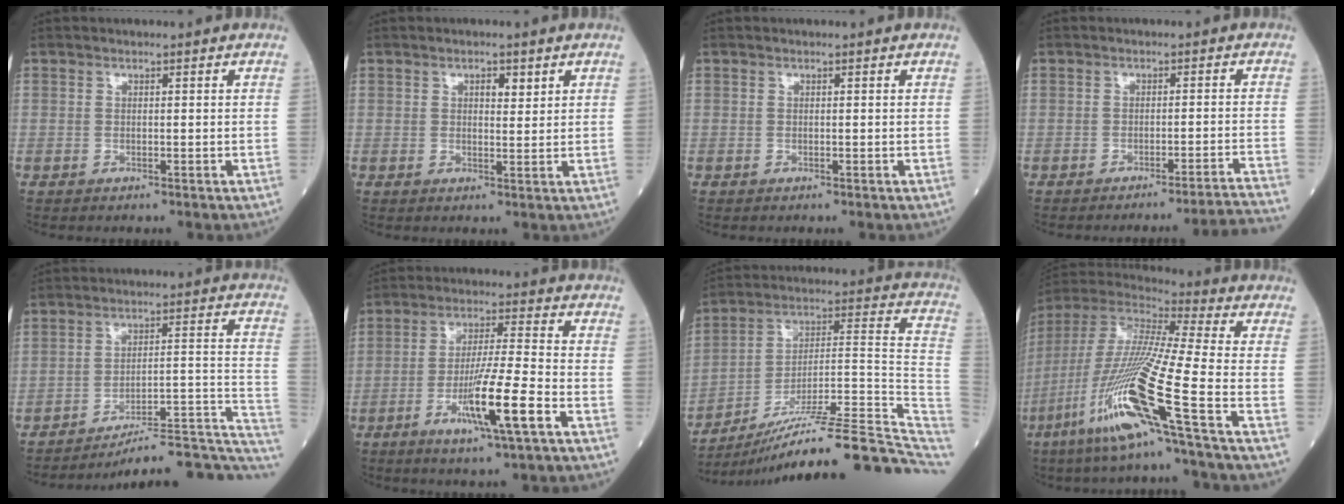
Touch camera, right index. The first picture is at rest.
{"total": 2.3, "force": [1.2, 0.9, 1.7], "torque": [-0.024, -0.002, 0.018]}
{"total": 0.0}
{"total": 10.4, "force": [-9.7, -3.4, 1.6], "torque": [0.011, -0.018, -0.119]}
{"total": 15.3, "force": [-12.8, 2.7, 7.8], "torque": [-0.051, 0.063, -0.171]}
{"total": 11.0, "force": [-4.6, -0.3, 10.0], "torque": [-0.184, -0.013, -0.085]}
{"total": 24.3, "force": [-19.3, 2.0, 14.6], "torque": [-0.141, 0.045, -0.291]}
{"total": 20.6, "force": [-9.1, -0.9, 18.4], "torque": [-0.411, -0.050, -0.189]}